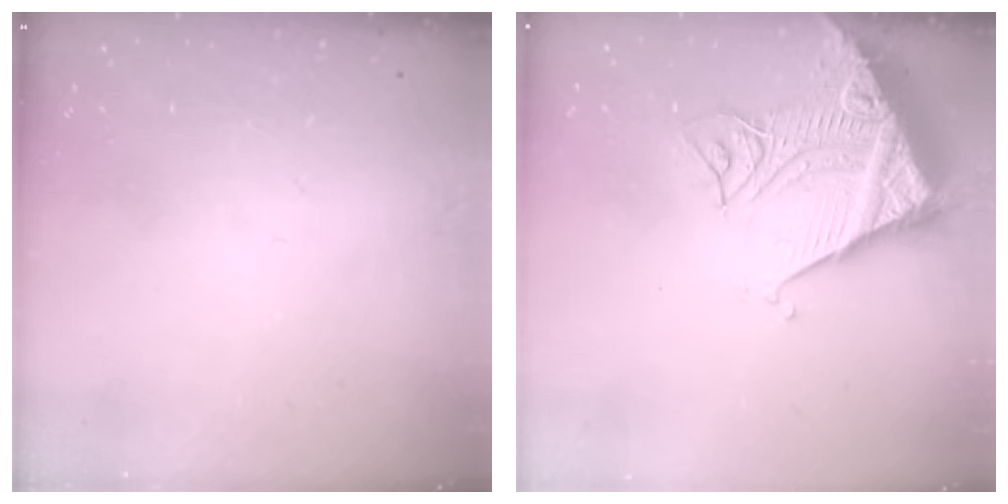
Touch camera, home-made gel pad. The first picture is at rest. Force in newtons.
{"total": 16.3, "press": 16.2, "slide": 1.9}